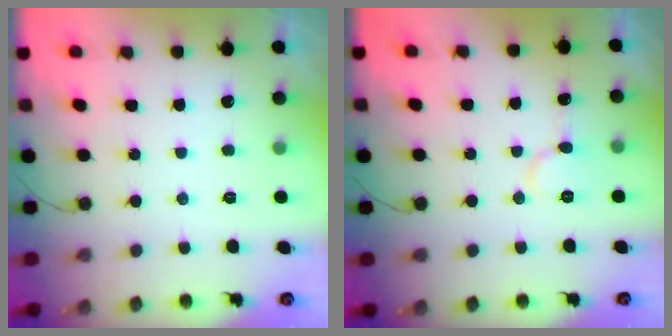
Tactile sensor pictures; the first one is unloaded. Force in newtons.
{"total": 6.5, "press": 6.5, "slide": 0.8}